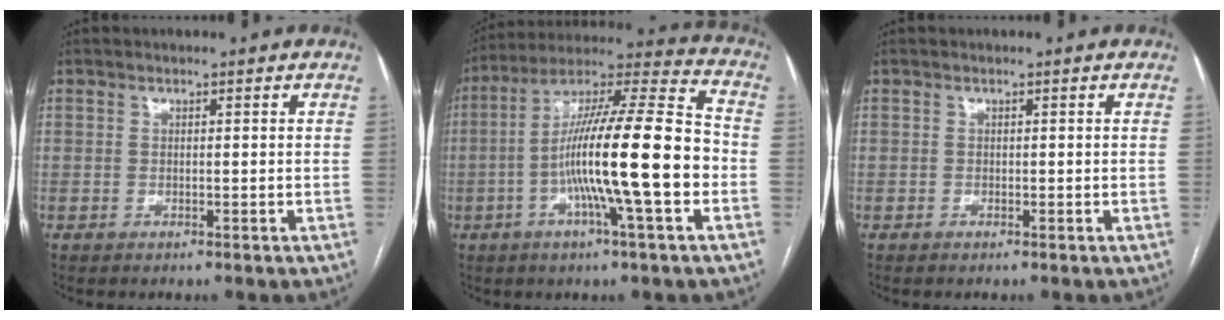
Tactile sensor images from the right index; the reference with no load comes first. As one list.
[{"total": 19.3, "force": [-4.0, 0.7, 18.9], "torque": [-0.321, 0.006, -0.075]}, {"total": 0.0}]